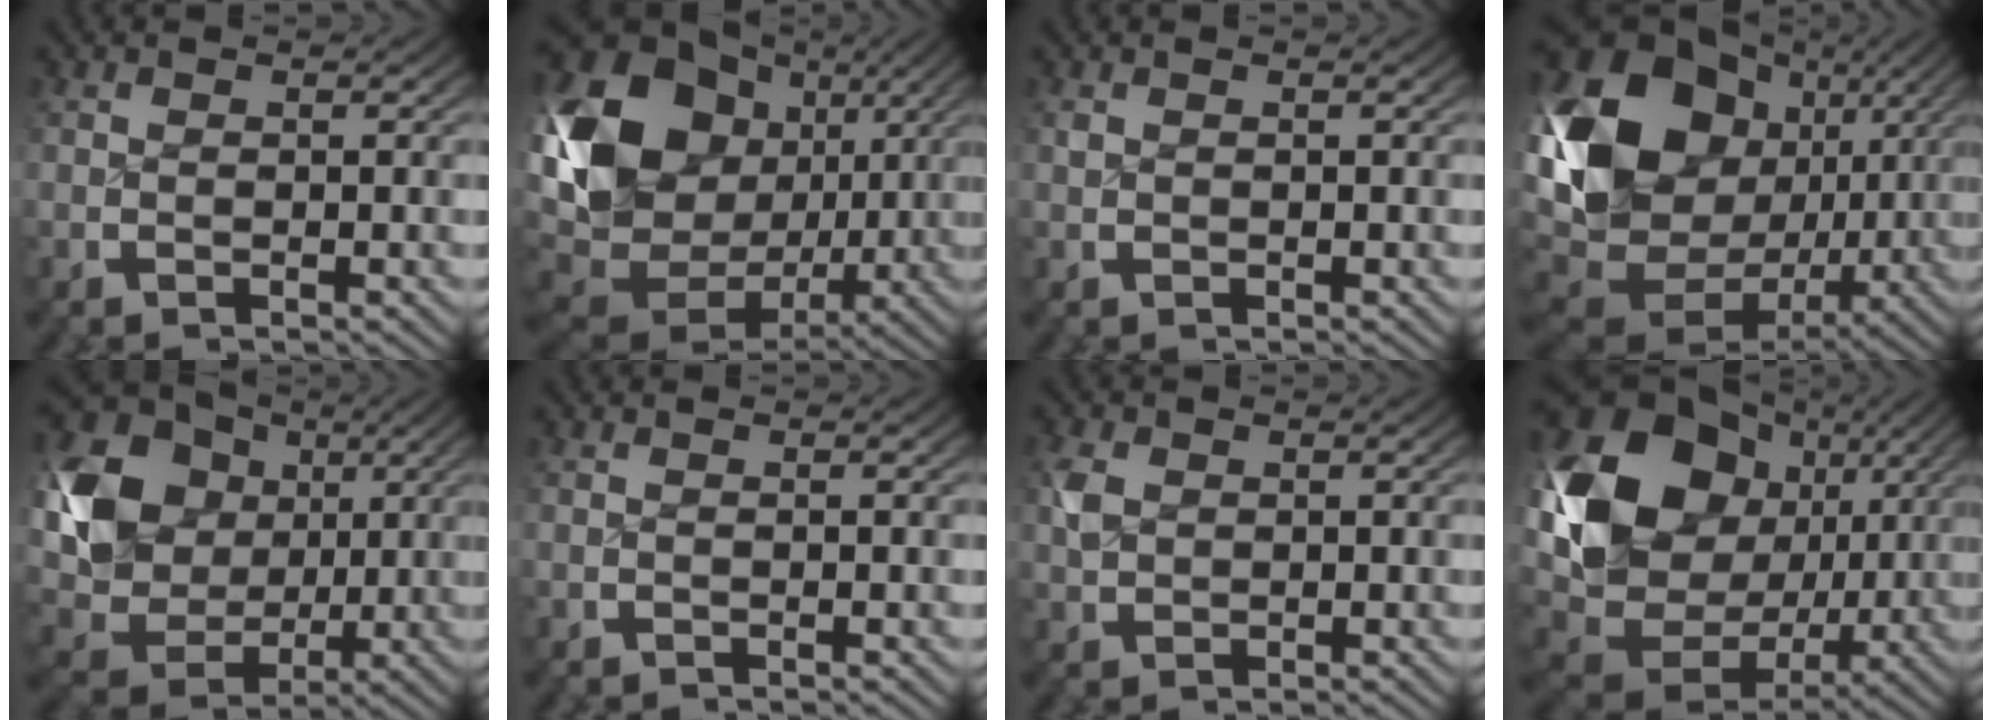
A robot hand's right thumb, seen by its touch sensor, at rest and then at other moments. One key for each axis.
{"total": 18.0, "fx": 0.4, "fy": 12.4, "fz": 13.1, "tx": -0.287, "ty": -0.045, "tz": 0.033}
{"total": 0.0}
{"total": 19.8, "fx": 0.4, "fy": 13.2, "fz": 14.7, "tx": -0.315, "ty": -0.046, "tz": 0.033}
{"total": 13.6, "fx": 1.0, "fy": 10.7, "fz": 8.4, "tx": -0.204, "ty": -0.036, "tz": 0.030}
{"total": 0.0}
{"total": 1.6, "fx": 0.4, "fy": 1.1, "fz": 1.0, "tx": -0.025, "ty": -0.002, "tz": 0.014}
{"total": 17.7, "fx": 0.3, "fy": 12.0, "fz": 13.0, "tx": -0.282, "ty": -0.041, "tz": 0.028}